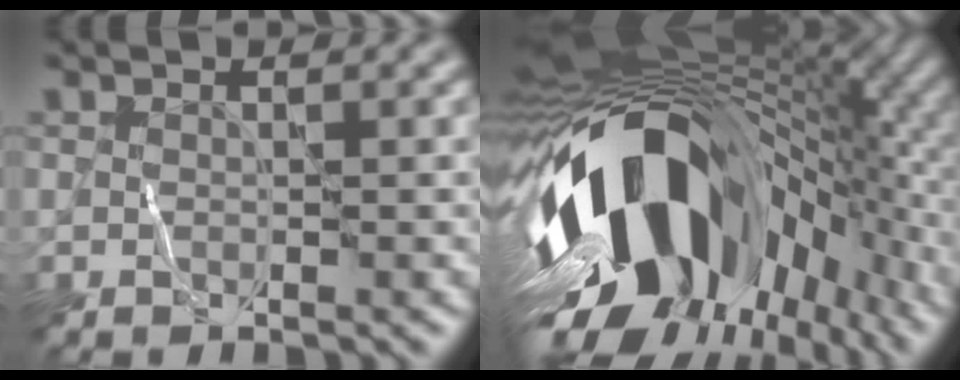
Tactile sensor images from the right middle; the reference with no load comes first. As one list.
[{"total": 18.2, "force": [-4.3, 10.7, 14.1], "torque": [-0.238, -0.023, -0.077]}]